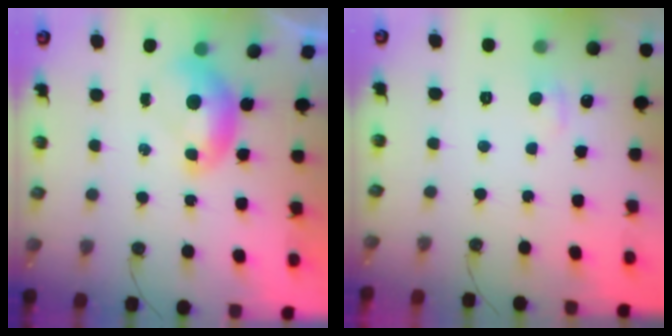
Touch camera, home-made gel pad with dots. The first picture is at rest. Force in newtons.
{"total": 0.8, "press": 0.1, "slide": 0.8}